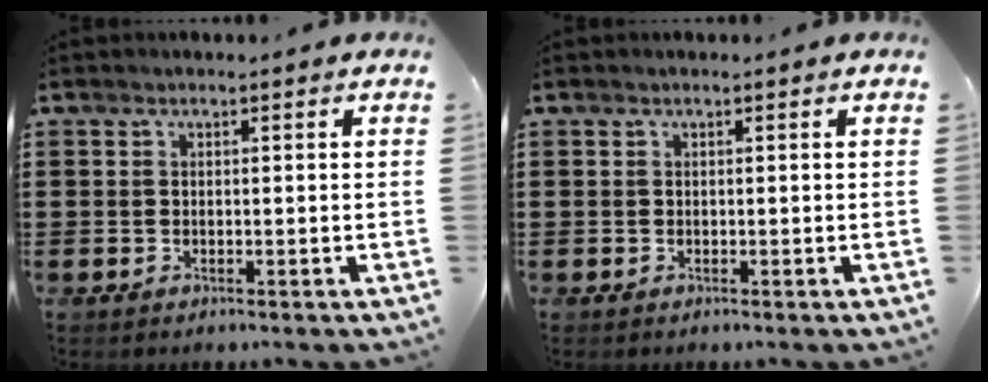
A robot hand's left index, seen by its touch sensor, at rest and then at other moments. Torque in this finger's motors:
{"motor_torque": [-0.03, -0.03, 0.01, 0.00]}